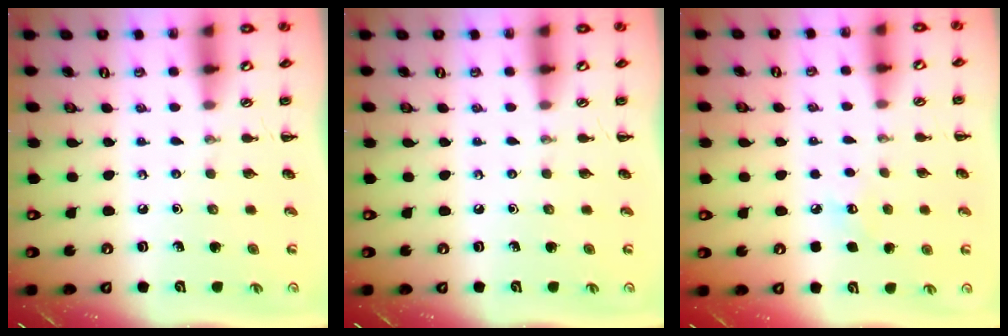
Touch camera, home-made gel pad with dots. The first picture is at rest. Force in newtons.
{"total": 0.0}
{"total": 5.7, "press": 5.5, "slide": 1.6}